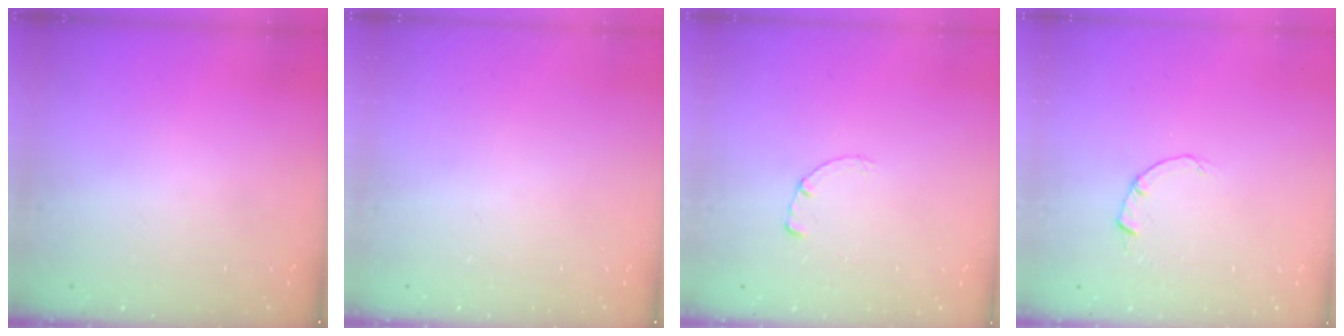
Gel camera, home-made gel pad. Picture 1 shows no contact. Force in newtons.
{"total": 0.0}
{"total": 0.7, "press": 0.7, "slide": 0.2}
{"total": 2.0, "press": 2.0, "slide": 0.3}